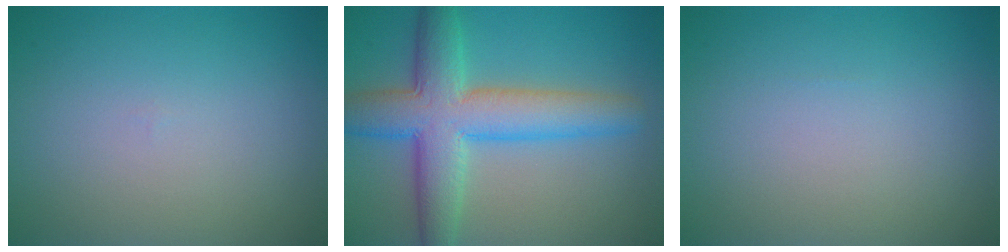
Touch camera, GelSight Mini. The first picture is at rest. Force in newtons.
{"total": 8.2, "press": 8.2, "slide": 0.3}
{"total": 0.0}